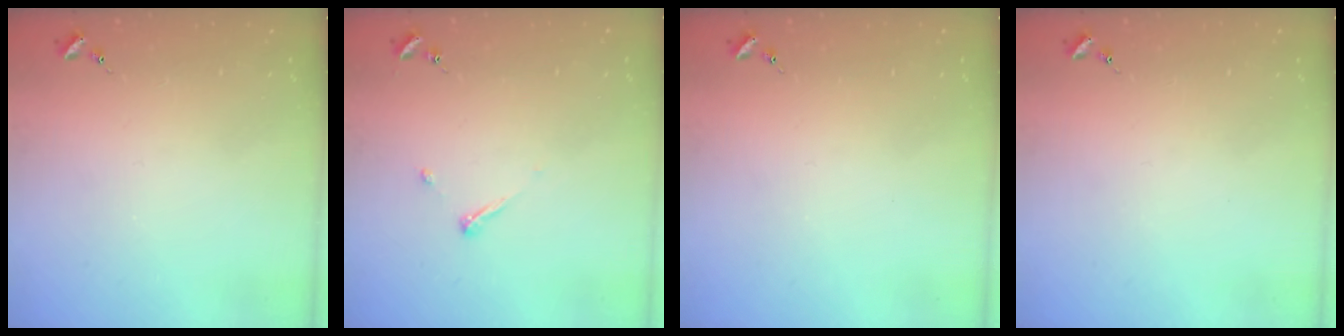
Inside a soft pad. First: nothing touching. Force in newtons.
{"total": 4.5, "press": 4.5, "slide": 0.4}
{"total": 0.0}
{"total": 0.0}